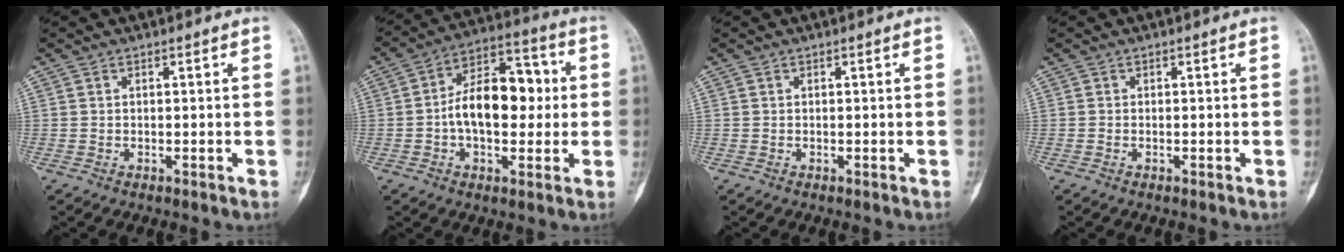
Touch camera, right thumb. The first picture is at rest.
{"total": 14.7, "force": [-0.1, 8.6, 11.9], "torque": [-0.160, 0.035, -0.010]}
{"total": 0.0}
{"total": 0.0}